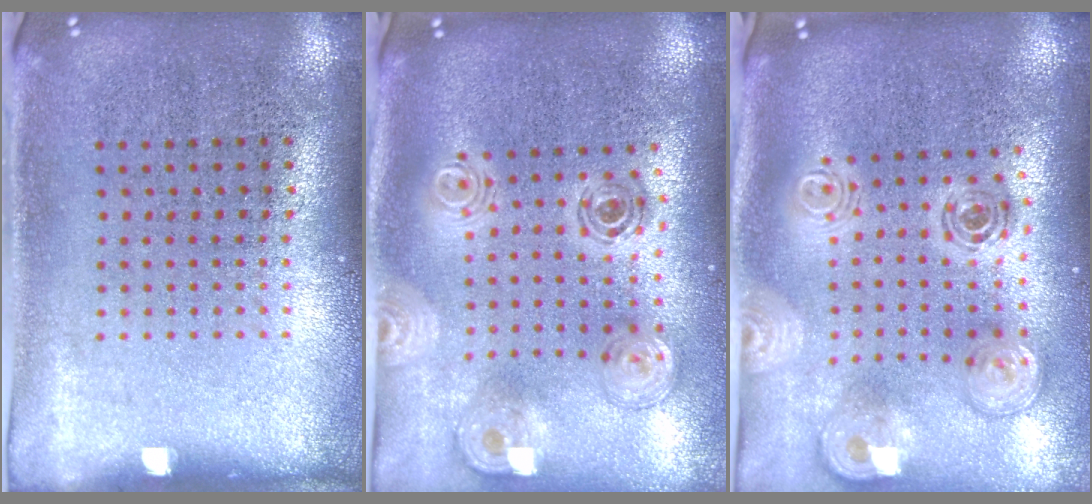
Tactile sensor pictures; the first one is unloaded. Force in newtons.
{"total": 1.5, "press": 1.3, "slide": 0.7}
{"total": 2.1, "press": 1.8, "slide": 1.1}